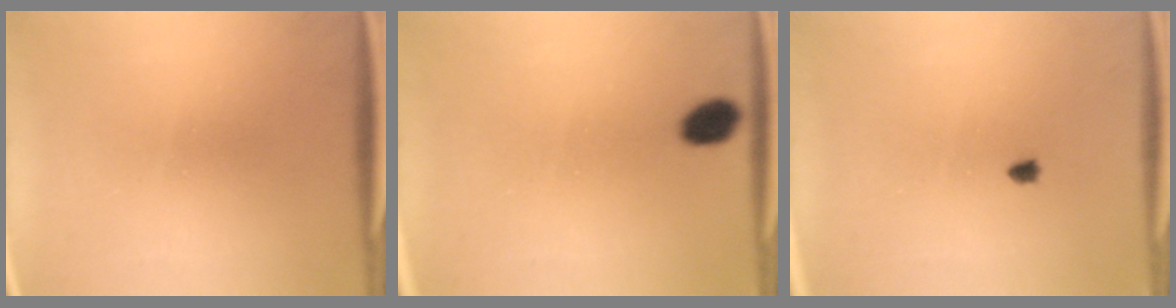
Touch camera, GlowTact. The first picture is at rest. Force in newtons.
{"total": 2.3}
{"total": 0.6}